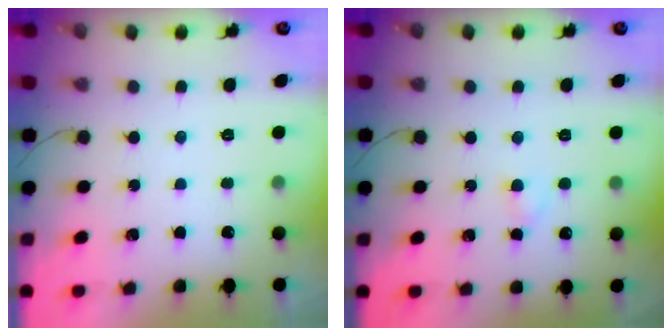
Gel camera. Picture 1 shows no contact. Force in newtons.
{"total": 1.9, "press": 1.7, "slide": 0.9}